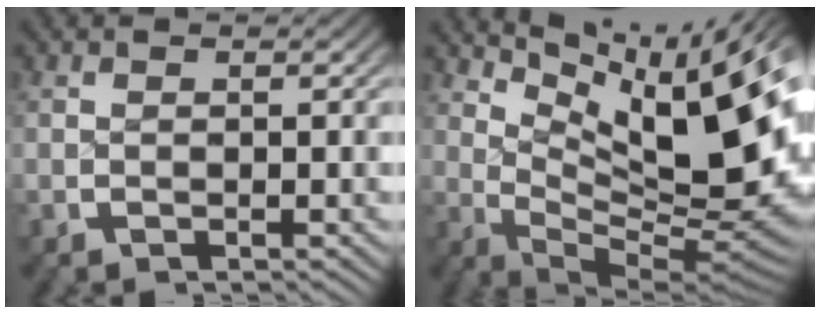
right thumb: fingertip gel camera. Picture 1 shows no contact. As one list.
[{"total": 16.9, "force": [0.7, 9.7, 13.8], "torque": [-0.210, -0.042, 0.025]}]